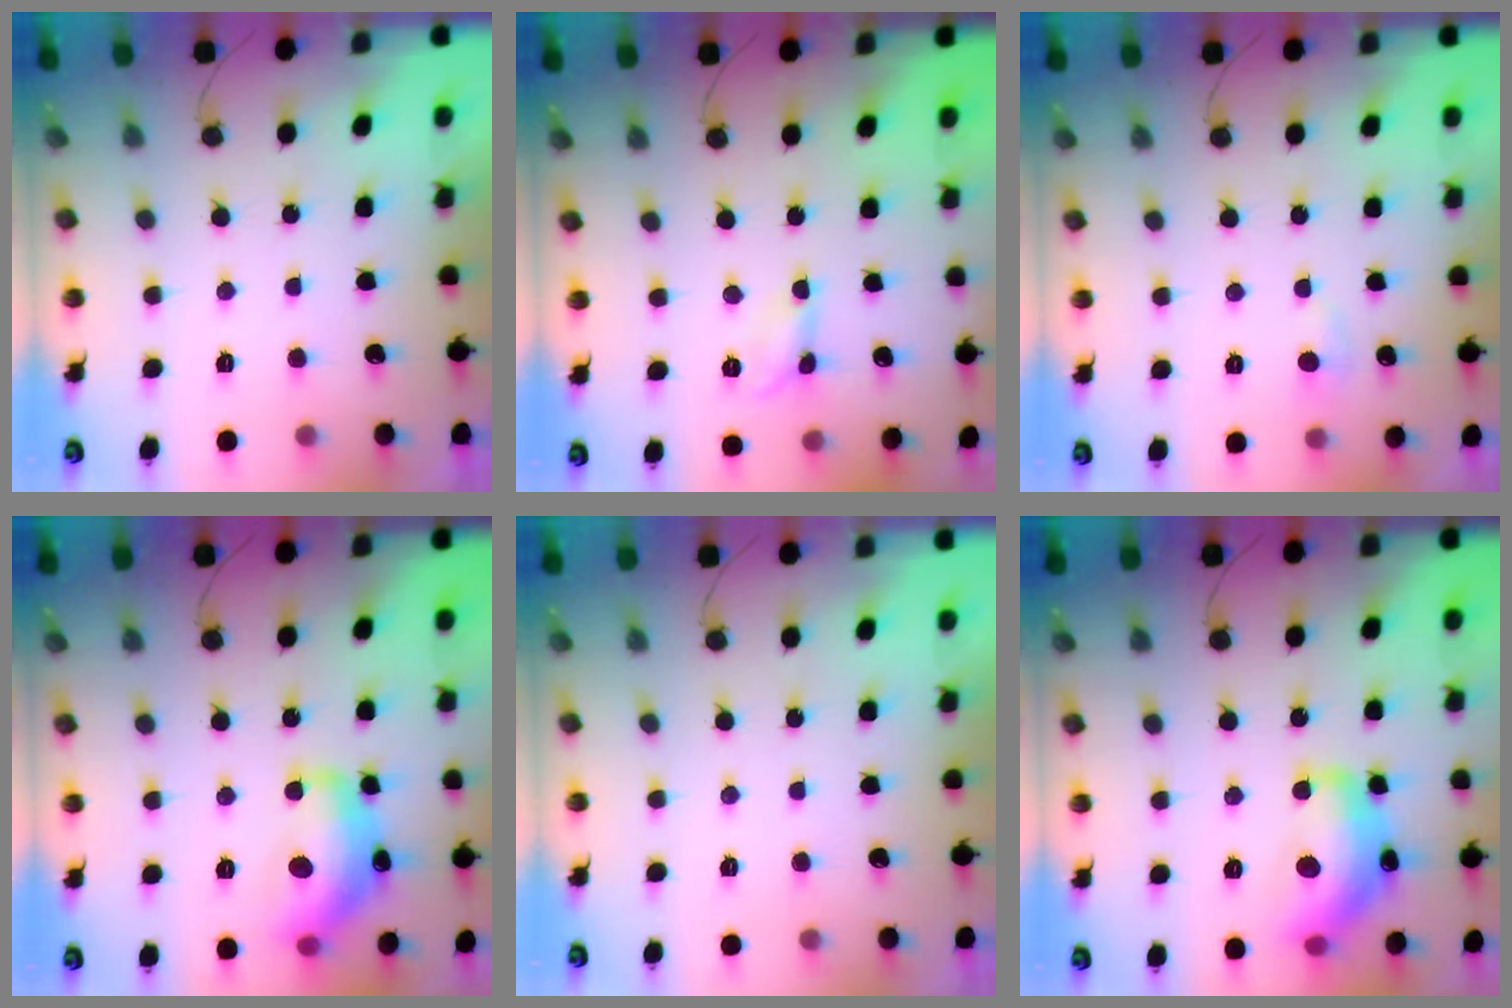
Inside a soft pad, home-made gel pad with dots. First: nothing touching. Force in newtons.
{"total": 2.5, "press": 2.5, "slide": 0.3}
{"total": 4.1, "press": 4.1, "slide": 0.5}
{"total": 15.2, "press": 15.1, "slide": 1.0}
{"total": 0.0}
{"total": 16.3, "press": 16.3, "slide": 1.0}